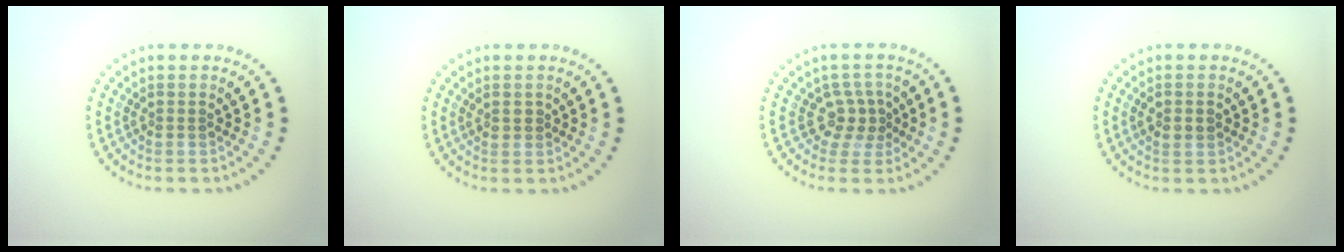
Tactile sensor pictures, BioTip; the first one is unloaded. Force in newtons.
{"total": 0.6, "press": 0.6, "slide": 0.3}
{"total": 2.4, "press": 1.7, "slide": 1.7}
{"total": 1.5, "press": 1.5, "slide": 0.3}